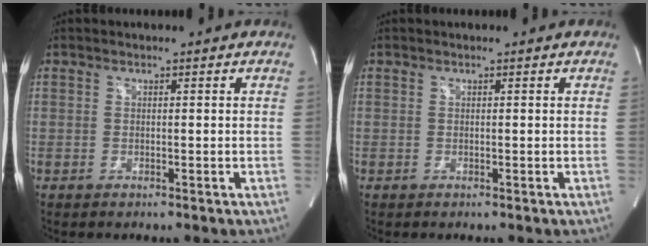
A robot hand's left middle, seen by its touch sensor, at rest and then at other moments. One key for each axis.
{"total": 0.0}